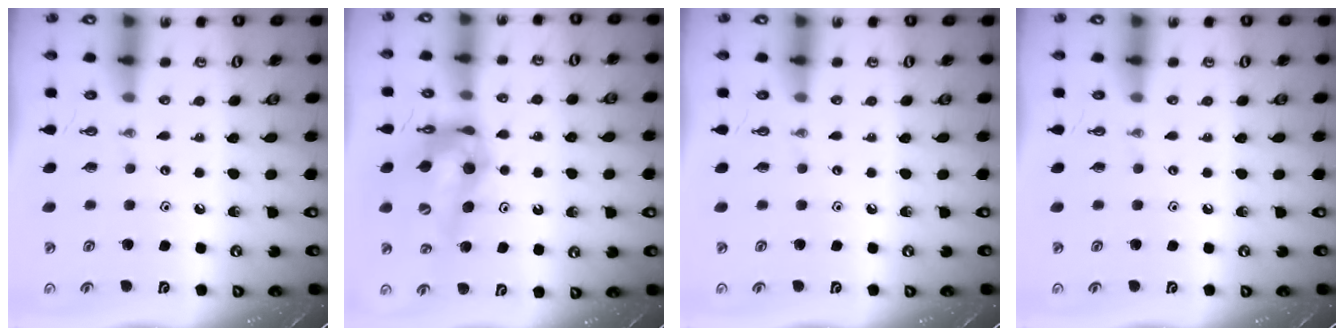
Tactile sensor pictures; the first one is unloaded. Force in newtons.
{"total": 14.0, "press": 13.0, "slide": 5.2}
{"total": 0.0}
{"total": 0.0}